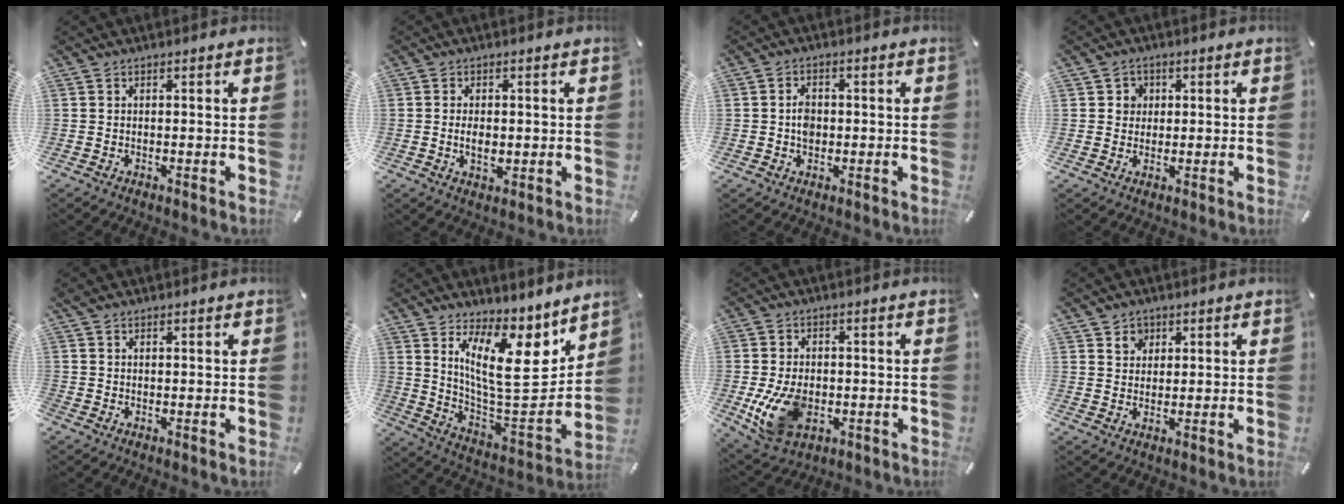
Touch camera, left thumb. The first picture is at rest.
{"total": 4.0, "force": [-0.2, 2.4, 3.2], "torque": [-0.060, 0.001, -0.006]}
{"total": 3.4, "force": [-0.2, 2.7, 2.1], "torque": [-0.033, 0.004, -0.006]}
{"total": 3.1, "force": [0.4, 3.0, 0.4], "torque": [0.002, 0.003, 0.001]}
{"total": 0.8, "force": [0.1, 0.8, 0.0], "torque": [0.002, 0.007, 0.000]}
{"total": 17.9, "force": [9.8, 7.2, 13.2], "torque": [-0.205, -0.075, 0.167]}
{"total": 11.4, "force": [-2.5, 8.0, 7.8], "torque": [-0.157, -0.001, -0.042]}
{"total": 3.4, "force": [1.7, 2.9, 0.5], "torque": [0.007, -0.004, 0.027]}